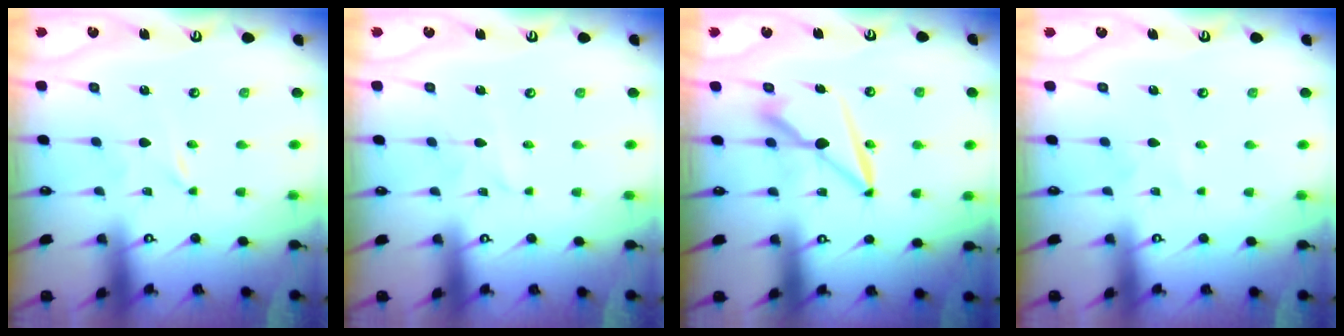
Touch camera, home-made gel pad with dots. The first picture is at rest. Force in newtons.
{"total": 2.0, "press": 1.9, "slide": 0.2}
{"total": 8.5, "press": 8.4, "slide": 1.2}
{"total": 3.1, "press": 3.1, "slide": 0.4}